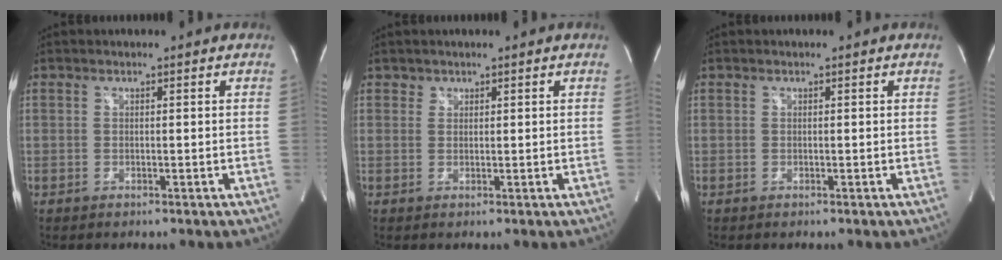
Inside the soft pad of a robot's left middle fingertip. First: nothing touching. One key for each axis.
{"total": 0.8, "fx": 0.5, "fy": 0.6, "fz": -0.1, "tx": 0.010, "ty": 0.000, "tz": 0.006}
{"total": 0.0}